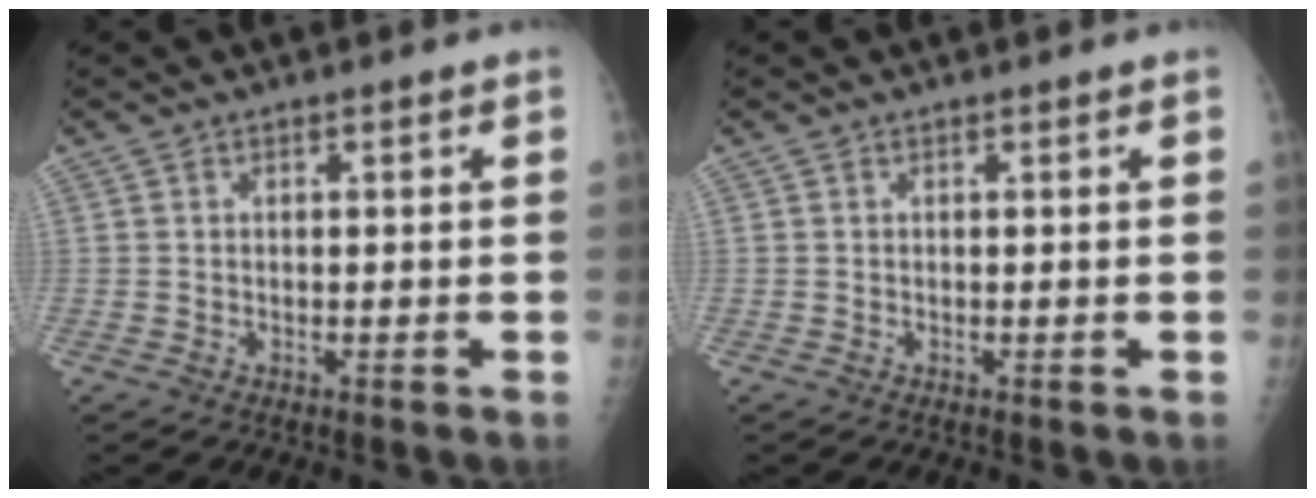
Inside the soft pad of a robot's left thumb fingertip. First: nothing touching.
{"total": 0.0}